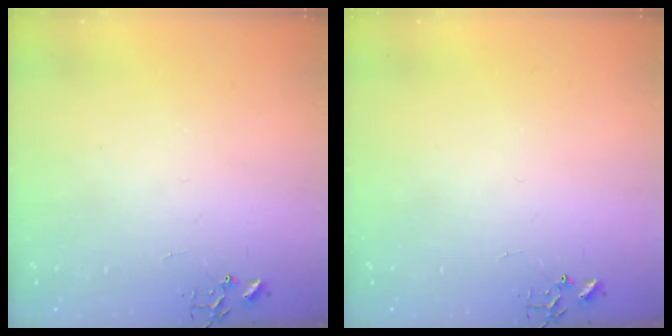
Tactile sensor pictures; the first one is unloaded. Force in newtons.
{"total": 0.0}